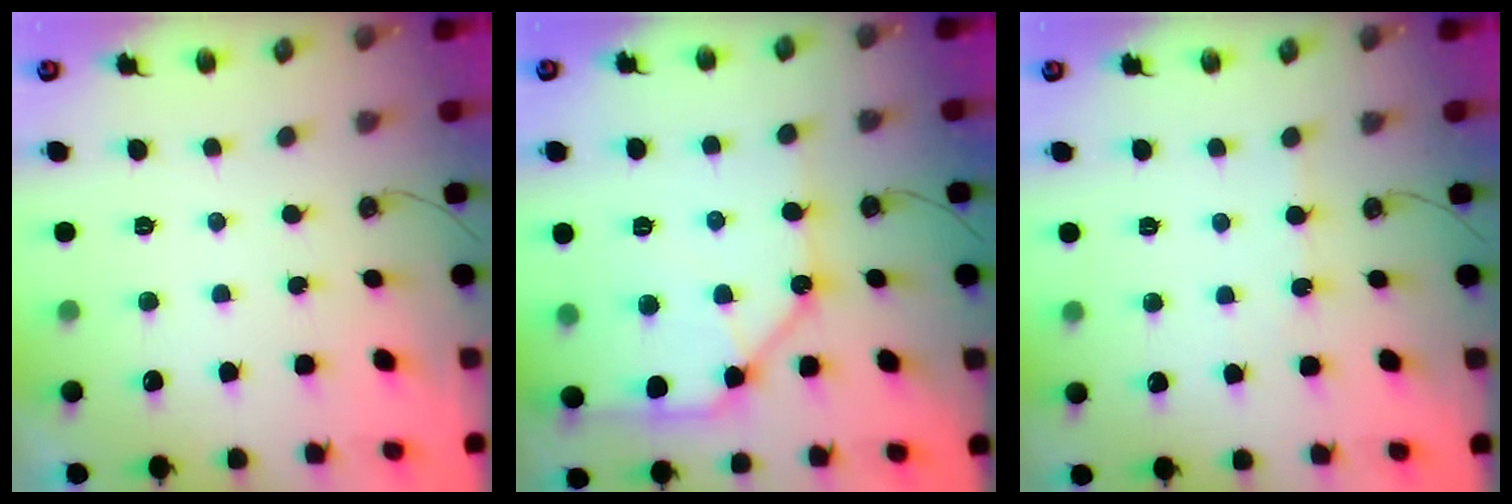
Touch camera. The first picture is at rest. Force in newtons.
{"total": 14.9, "press": 14.8, "slide": 1.1}
{"total": 2.5, "press": 2.4, "slide": 0.5}